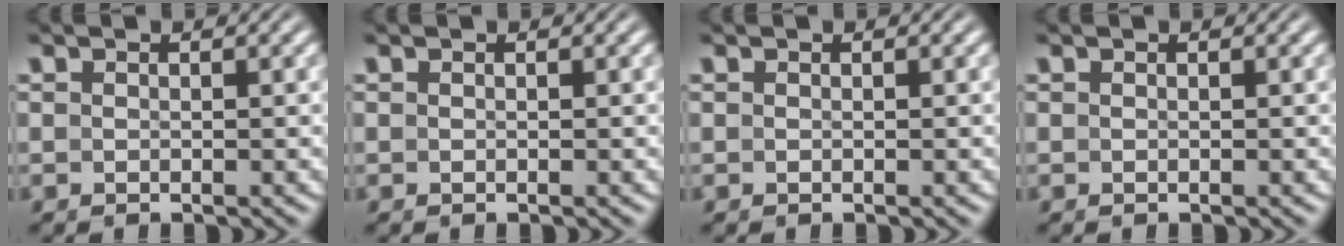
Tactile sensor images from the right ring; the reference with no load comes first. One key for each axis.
{"total": 0.0}
{"total": 0.0}
{"total": 0.0}